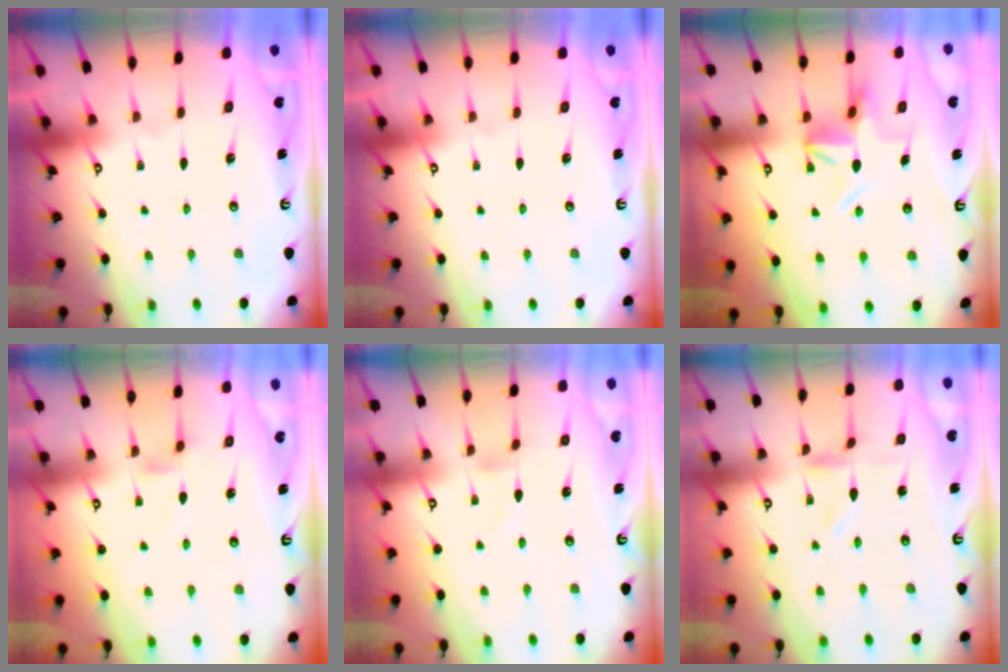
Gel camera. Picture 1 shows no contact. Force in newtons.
{"total": 0.0}
{"total": 5.9, "press": 5.9, "slide": 0.1}
{"total": 1.8, "press": 1.7, "slide": 0.5}
{"total": 0.9, "press": 0.8, "slide": 0.1}
{"total": 0.0}